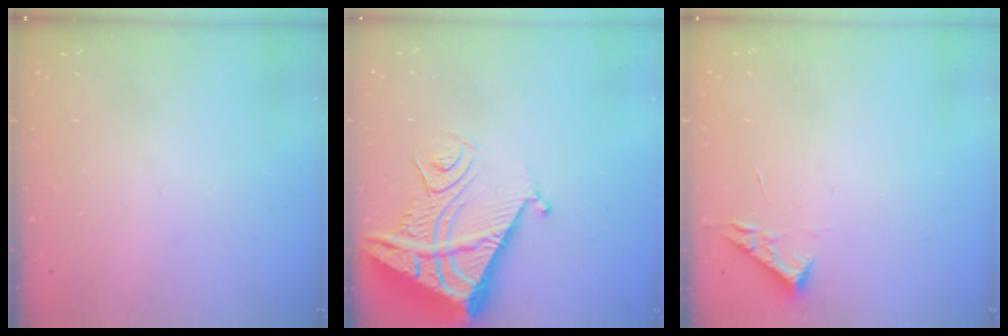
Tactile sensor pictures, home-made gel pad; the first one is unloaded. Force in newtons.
{"total": 11.4, "press": 11.3, "slide": 1.3}
{"total": 3.1, "press": 3.0, "slide": 0.4}